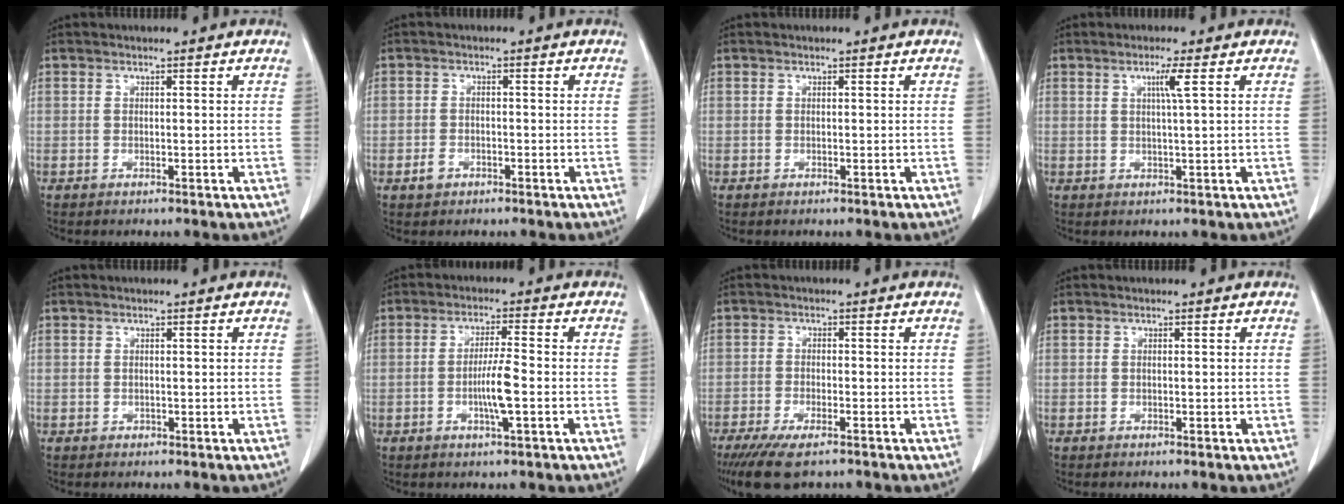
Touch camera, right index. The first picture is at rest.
{"total": 2.0, "force": [-1.1, 1.6, 0.6], "torque": [-0.010, 0.005, -0.016]}
{"total": 0.0}
{"total": 2.6, "force": [0.9, -0.7, 2.4], "torque": [-0.045, -0.003, 0.018]}
{"total": 0.5, "force": [-0.1, 0.5, 0.0], "torque": [0.003, 0.005, -0.003]}
{"total": 5.4, "force": [-1.3, 0.1, 5.2], "torque": [-0.100, -0.006, -0.025]}
{"total": 7.3, "force": [-5.3, 1.6, 4.7], "torque": [-0.078, -0.017, -0.086]}
{"total": 0.0}